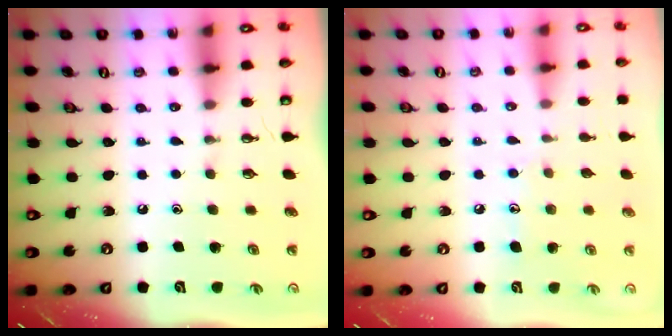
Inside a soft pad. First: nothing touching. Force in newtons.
{"total": 7.8, "press": 7.8, "slide": 0.6}